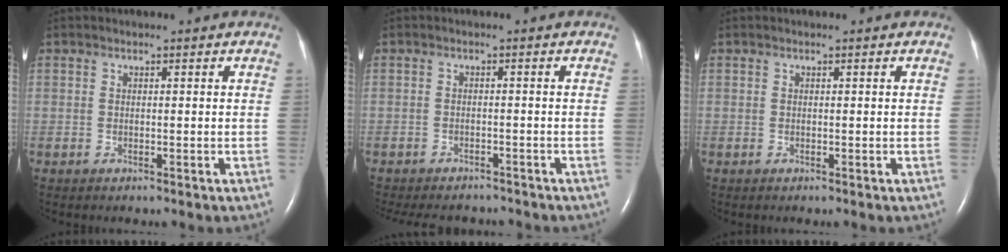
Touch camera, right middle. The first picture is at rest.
{"total": 10.7, "force": [-9.6, 3.5, 3.2], "torque": [-0.067, -0.002, -0.122]}
{"total": 0.0}